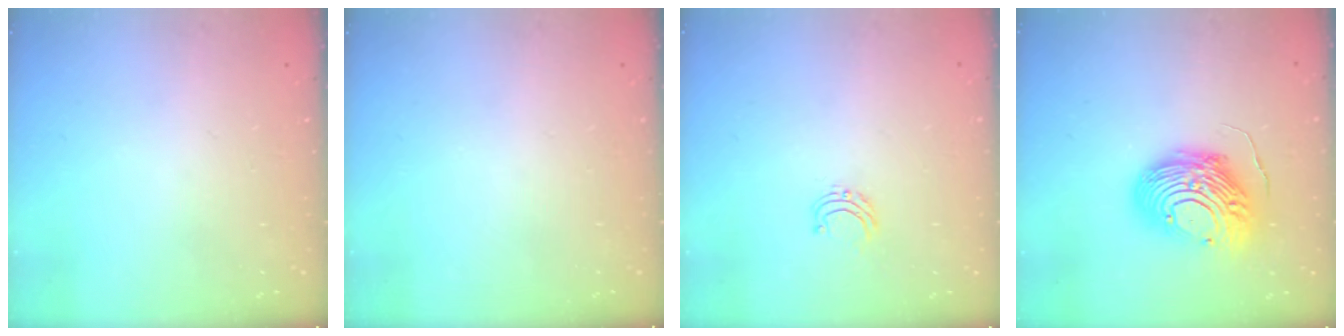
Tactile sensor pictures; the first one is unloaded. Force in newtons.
{"total": 0.0}
{"total": 4.6, "press": 4.6, "slide": 0.4}
{"total": 14.6, "press": 14.6, "slide": 1.5}